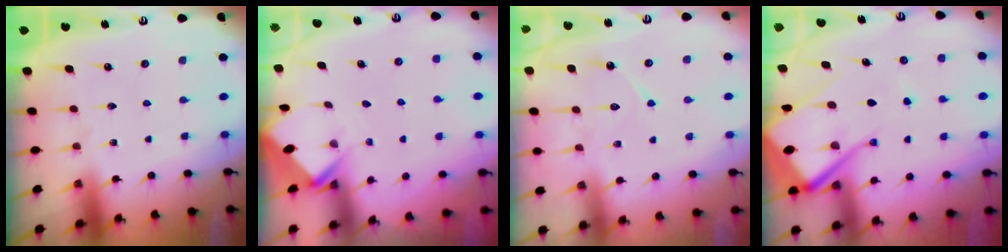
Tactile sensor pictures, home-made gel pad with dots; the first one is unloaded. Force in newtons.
{"total": 2.7, "press": 2.7, "slide": 0.1}
{"total": 8.5, "press": 8.4, "slide": 0.7}
{"total": 15.6, "press": 15.5, "slide": 1.7}